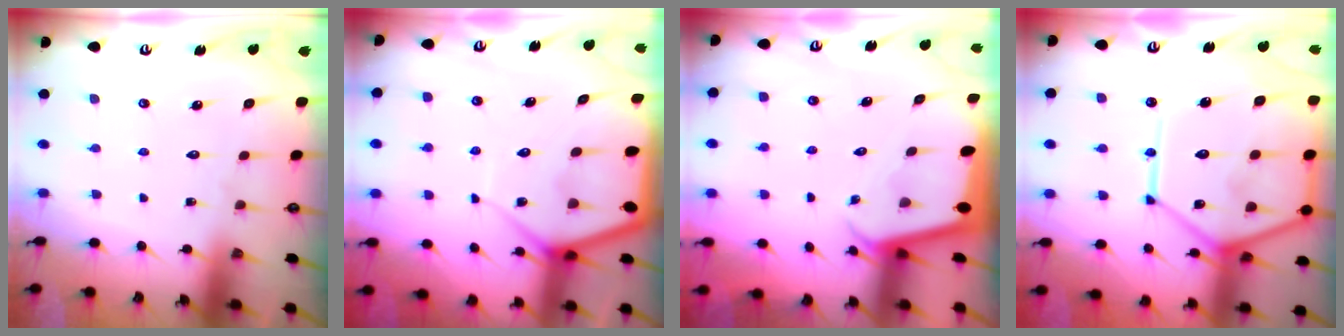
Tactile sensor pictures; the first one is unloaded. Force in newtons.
{"total": 7.2, "press": 7.2, "slide": 0.6}
{"total": 2.2, "press": 2.2, "slide": 0.1}
{"total": 20.6, "press": 20.5, "slide": 2.3}